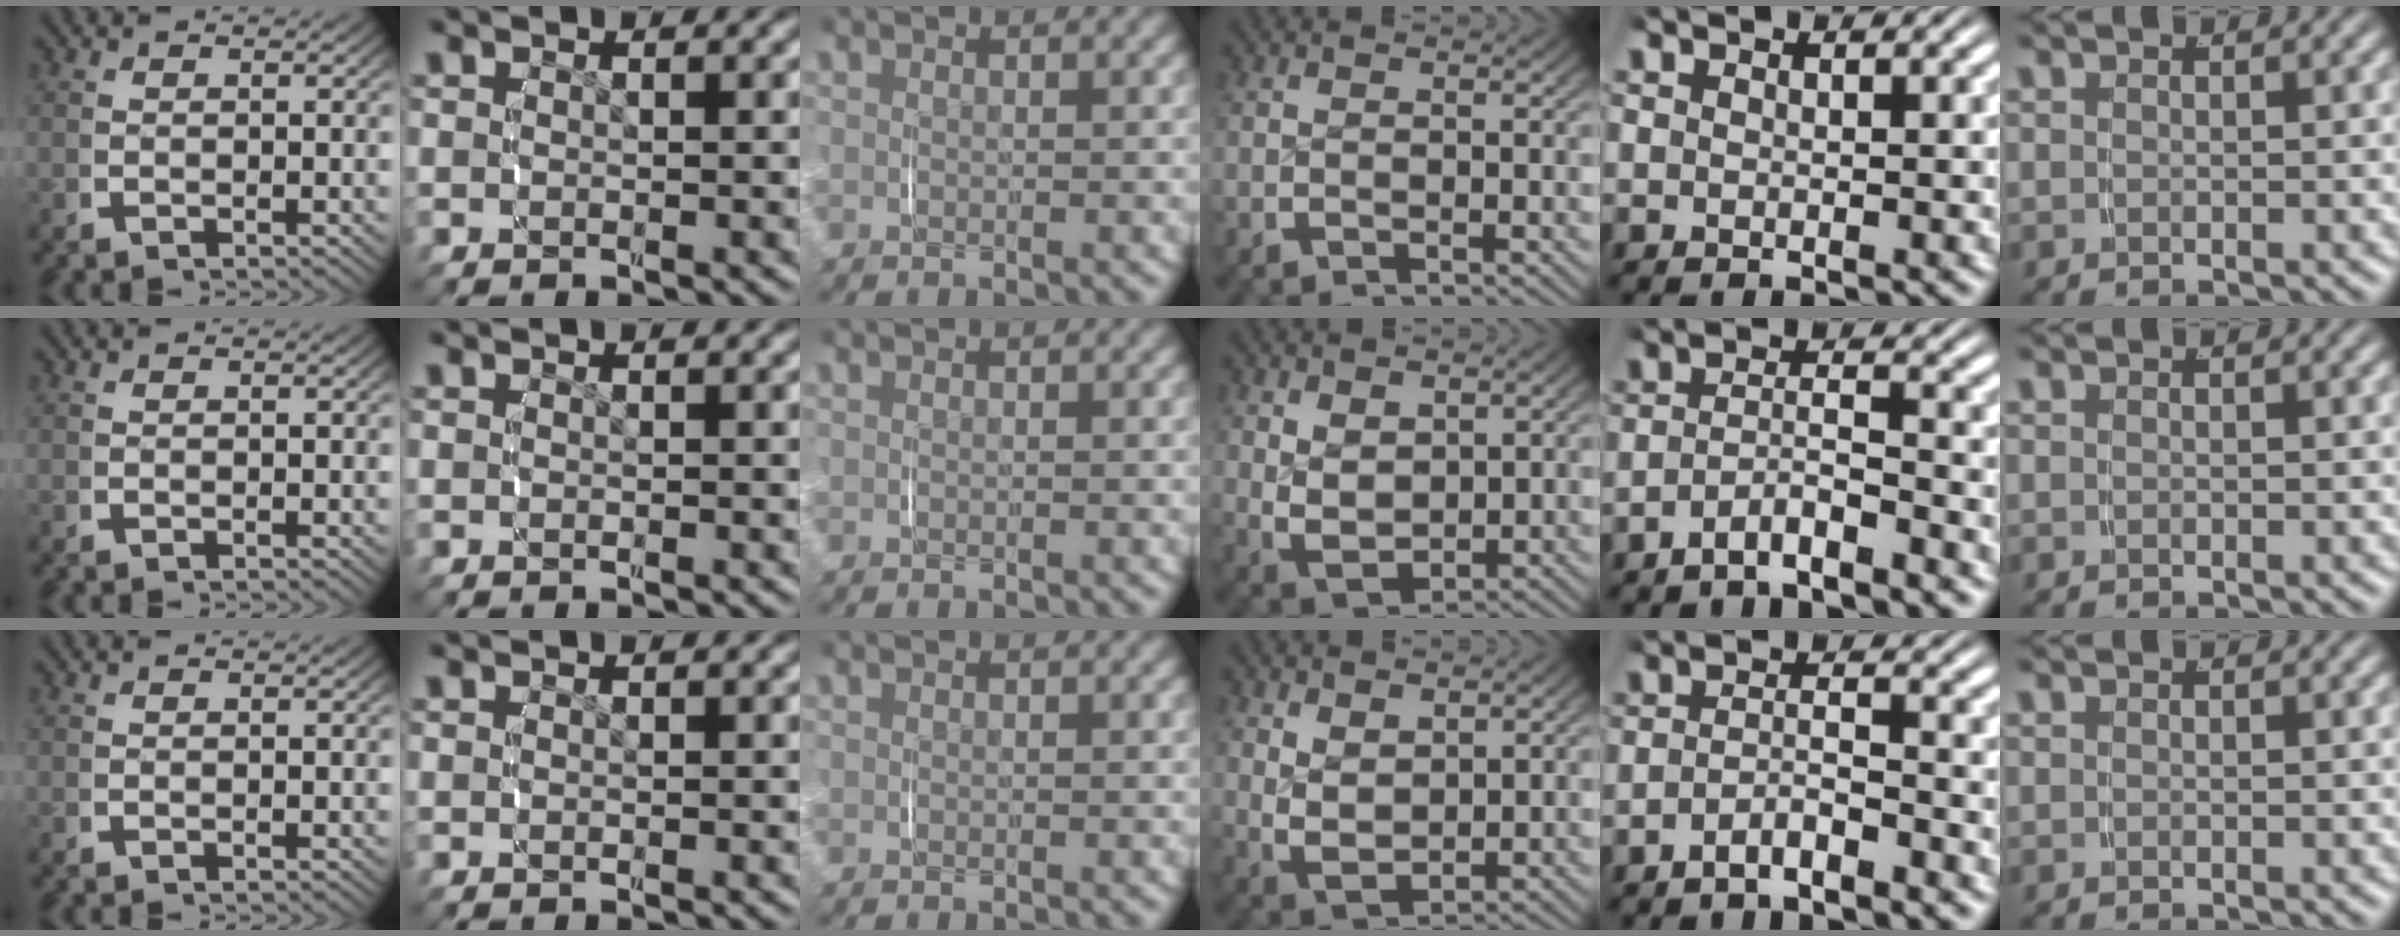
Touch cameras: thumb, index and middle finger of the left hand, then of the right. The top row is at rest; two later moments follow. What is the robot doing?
{"motion": "lift_and_place", "object": "pen bag"}